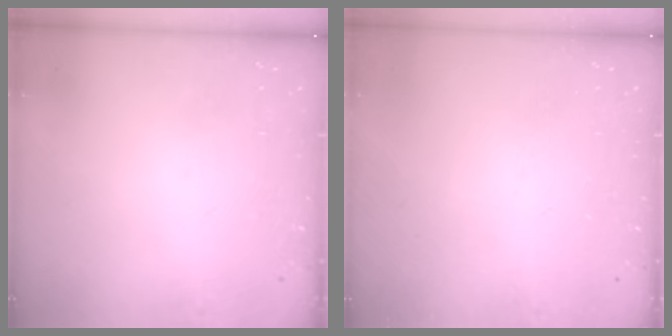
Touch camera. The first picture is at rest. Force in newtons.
{"total": 0.0}